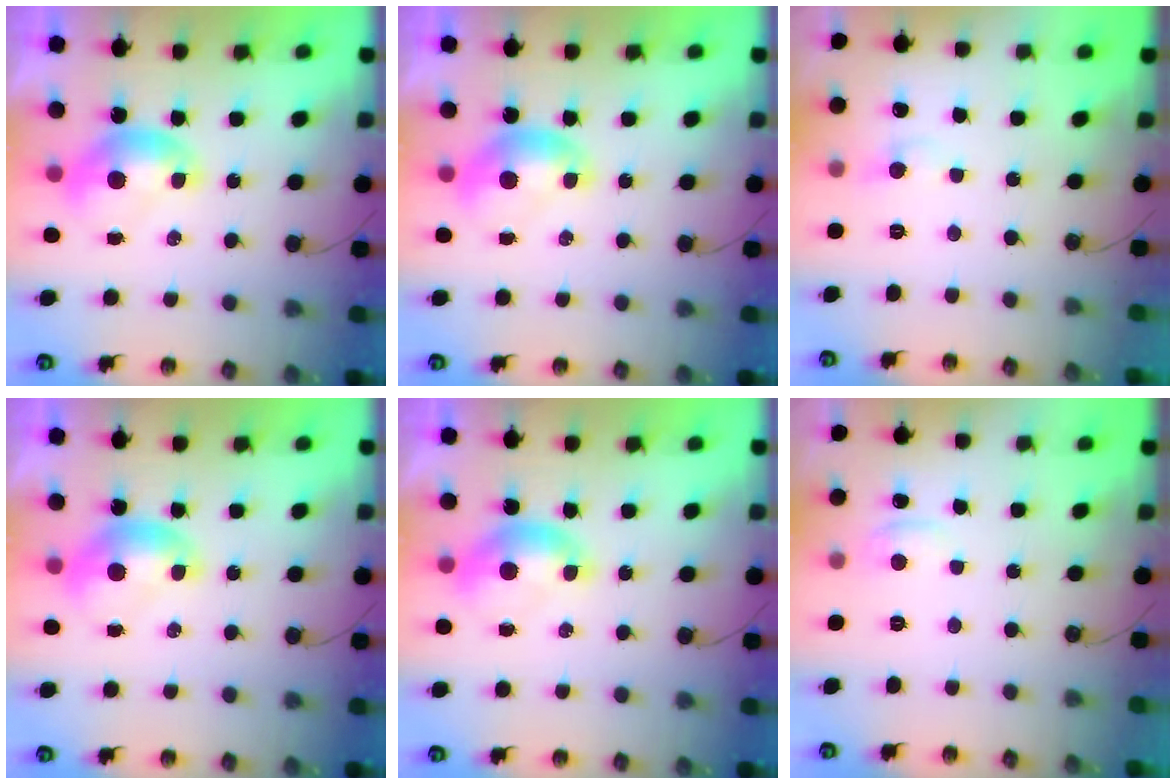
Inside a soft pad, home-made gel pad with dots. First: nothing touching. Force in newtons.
{"total": 0.0}
{"total": 2.7, "press": 2.6, "slide": 0.8}
{"total": 0.0}
{"total": 0.7, "press": 0.4, "slide": 0.5}
{"total": 1.6, "press": 1.5, "slide": 0.5}